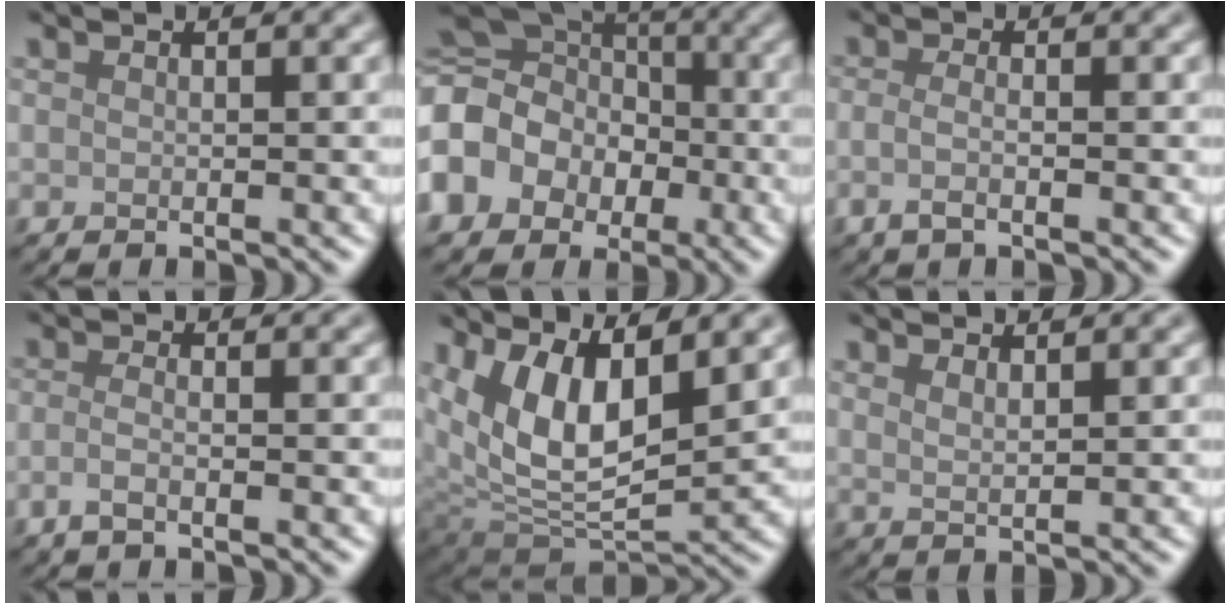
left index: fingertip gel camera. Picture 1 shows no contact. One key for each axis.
{"total": 13.1, "fx": -3.5, "fy": 11.1, "fz": 6.1, "tx": -0.146, "ty": 0.000, "tz": -0.094}
{"total": 1.8, "fx": -0.7, "fy": 0.6, "fz": 1.6, "tx": -0.035, "ty": -0.006, "tz": -0.019}
{"total": 1.9, "fx": -0.9, "fy": 0.6, "fz": 1.5, "tx": -0.029, "ty": -0.004, "tz": -0.025}
{"total": 8.4, "fx": 3.3, "fy": 4.2, "fz": 6.4, "tx": -0.126, "ty": -0.018, "tz": 0.064}
{"total": 1.8, "fx": 1.3, "fy": 0.5, "fz": 1.1, "tx": -0.012, "ty": -0.003, "tz": 0.020}